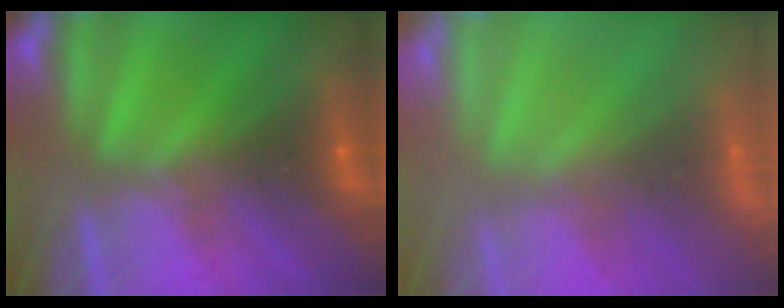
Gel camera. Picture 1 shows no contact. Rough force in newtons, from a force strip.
{"total": 7.0}